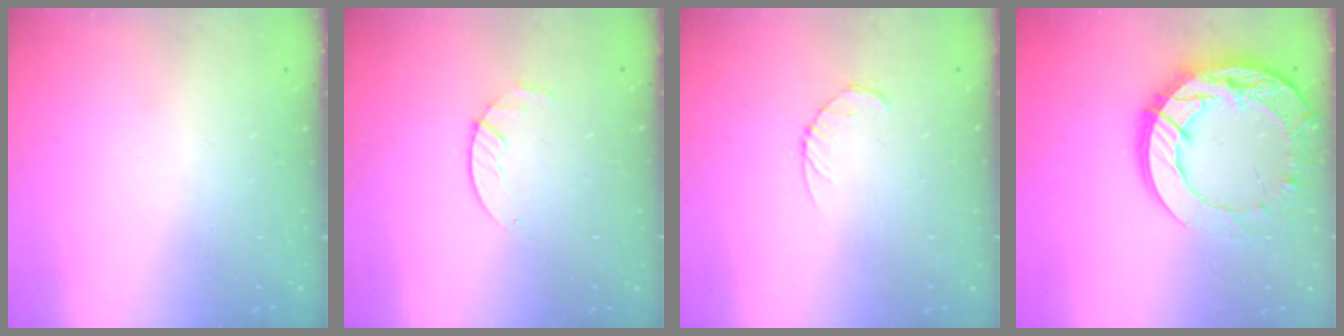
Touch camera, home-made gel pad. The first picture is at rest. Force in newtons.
{"total": 2.9, "press": 2.9, "slide": 0.4}
{"total": 3.2, "press": 3.2, "slide": 0.5}
{"total": 21.2, "press": 21.1, "slide": 2.1}